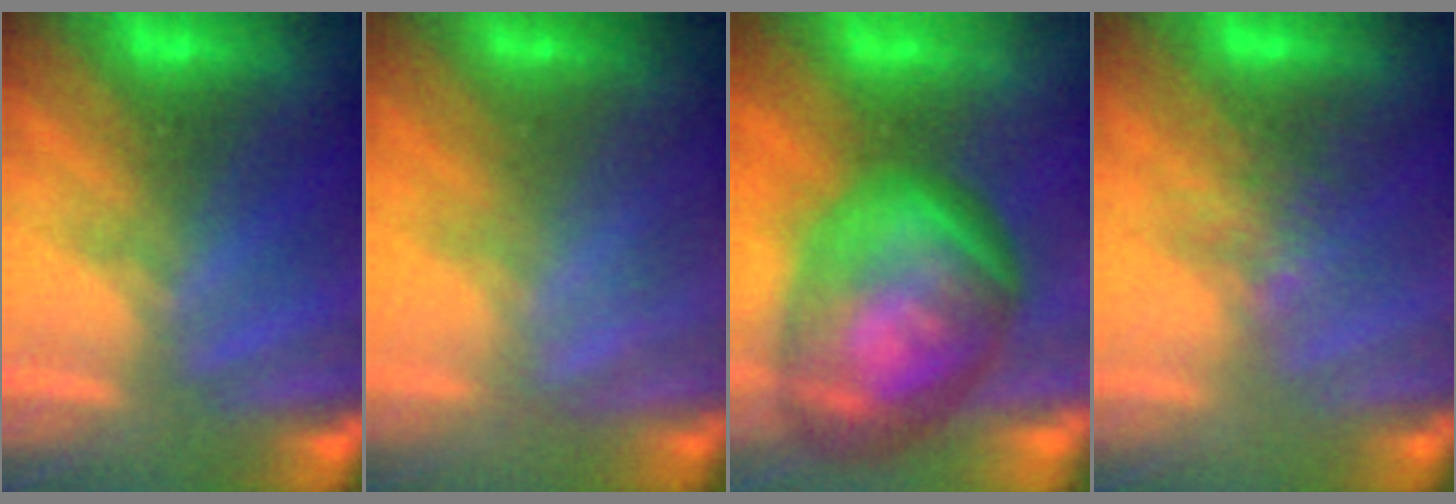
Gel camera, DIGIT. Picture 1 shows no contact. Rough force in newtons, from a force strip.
{"total": 1.7}
{"total": 9.3}
{"total": 4.1}